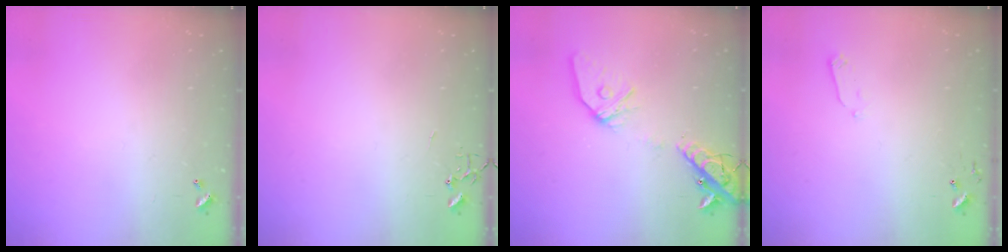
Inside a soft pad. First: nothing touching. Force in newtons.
{"total": 0.0}
{"total": 15.2, "press": 14.9, "slide": 3.0}
{"total": 3.7, "press": 3.6, "slide": 0.8}